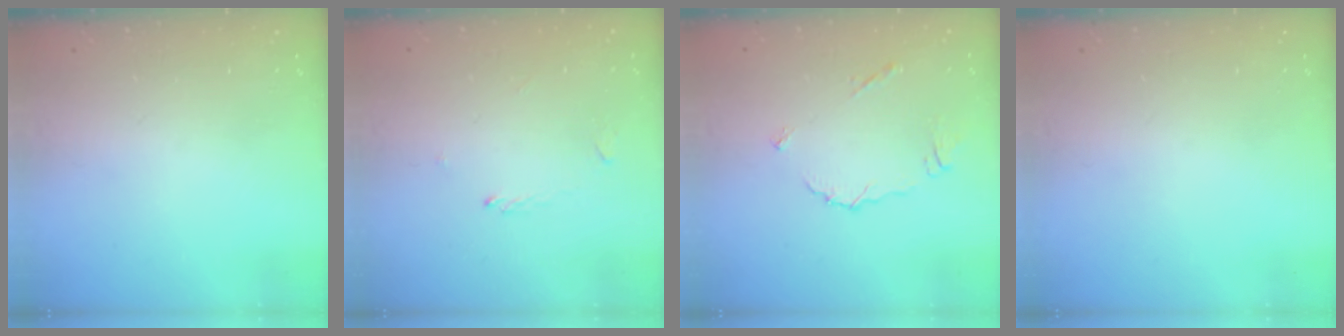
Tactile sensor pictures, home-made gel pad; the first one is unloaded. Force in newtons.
{"total": 1.2, "press": 1.1, "slide": 0.3}
{"total": 6.4, "press": 6.4, "slide": 0.3}
{"total": 0.0}